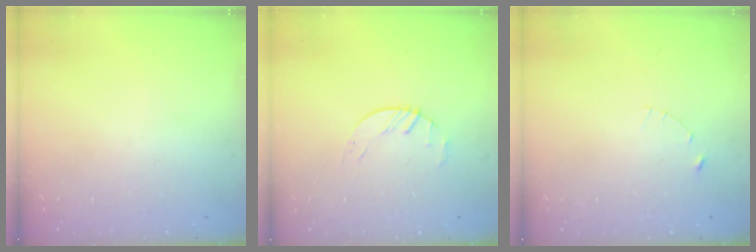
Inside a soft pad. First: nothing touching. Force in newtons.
{"total": 2.2, "press": 2.2, "slide": 0.4}
{"total": 1.0, "press": 1.0, "slide": 0.2}